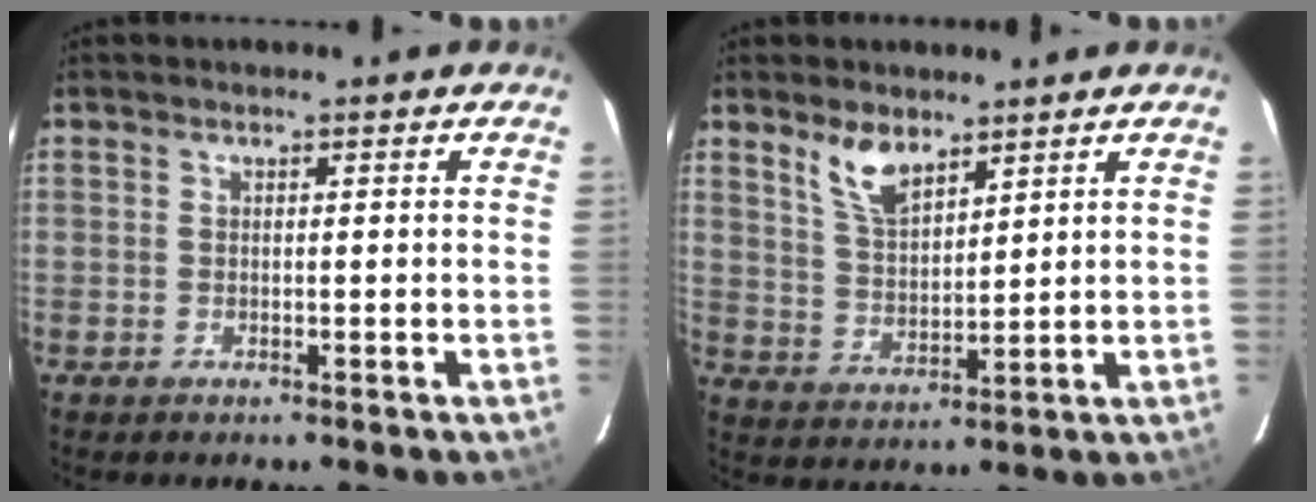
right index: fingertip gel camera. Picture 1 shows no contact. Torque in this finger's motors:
{"motor_torque": [0.17, 0.14, 0.11, 0.07]}